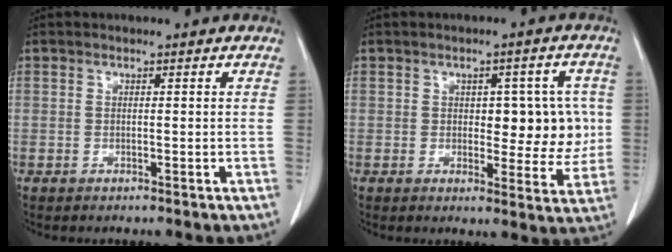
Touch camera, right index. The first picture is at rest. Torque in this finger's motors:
{"motor_torque": [0.07, 0.24, 0.07, 0.02]}